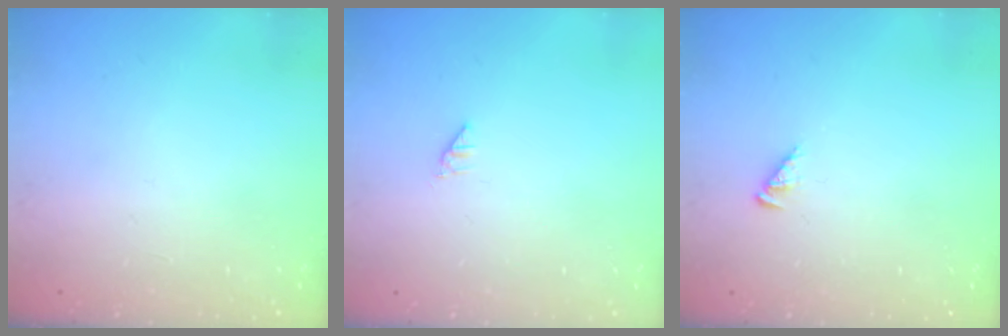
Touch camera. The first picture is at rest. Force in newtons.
{"total": 0.0}
{"total": 2.7, "press": 2.7, "slide": 0.4}